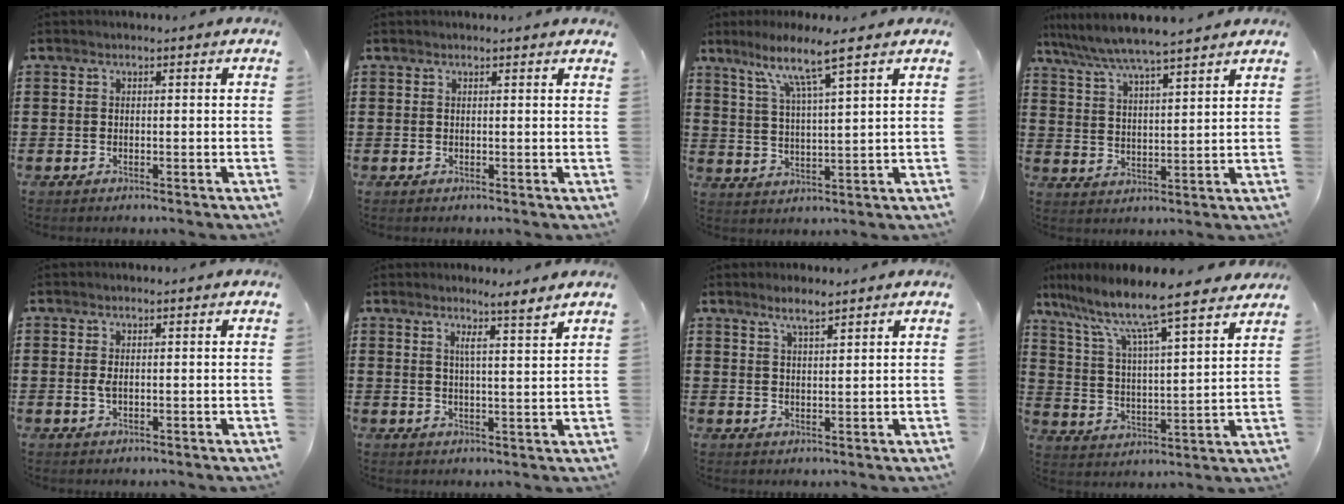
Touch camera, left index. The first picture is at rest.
{"total": 0.7, "force": [0.6, -0.1, 0.4], "torque": [-0.009, -0.003, 0.012]}
{"total": 7.8, "force": [5.5, 0.1, 5.6], "torque": [-0.123, -0.020, 0.092]}
{"total": 5.9, "force": [5.4, -0.2, 2.4], "torque": [-0.067, -0.028, 0.091]}
{"total": 1.3, "force": [0.0, 0.6, 1.2], "torque": [-0.032, 0.000, -0.004]}
{"total": 3.7, "force": [2.8, -1.0, 2.3], "torque": [-0.052, -0.013, 0.046]}
{"total": 3.0, "force": [2.4, 0.5, 1.8], "torque": [-0.038, 0.004, 0.044]}
{"total": 9.2, "force": [7.8, 0.3, 4.9], "torque": [-0.126, -0.050, 0.126]}